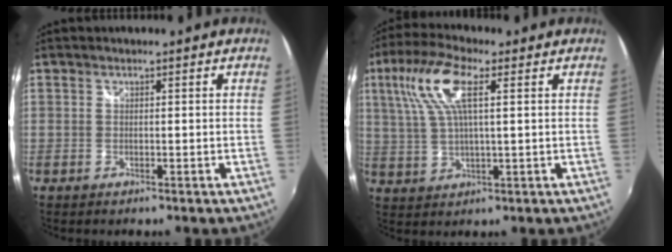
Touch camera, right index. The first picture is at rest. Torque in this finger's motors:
{"motor_torque": [0.92, 0.10, 0.44, 0.10]}